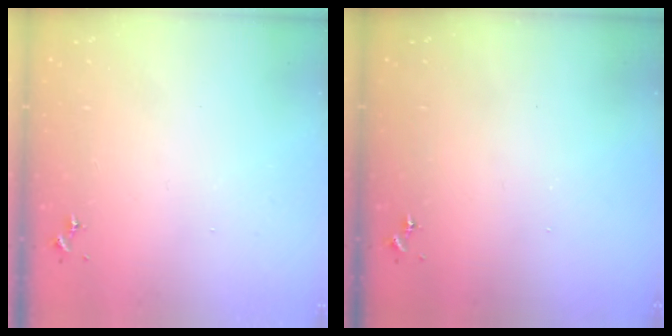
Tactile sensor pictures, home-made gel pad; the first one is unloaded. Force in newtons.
{"total": 0.0}